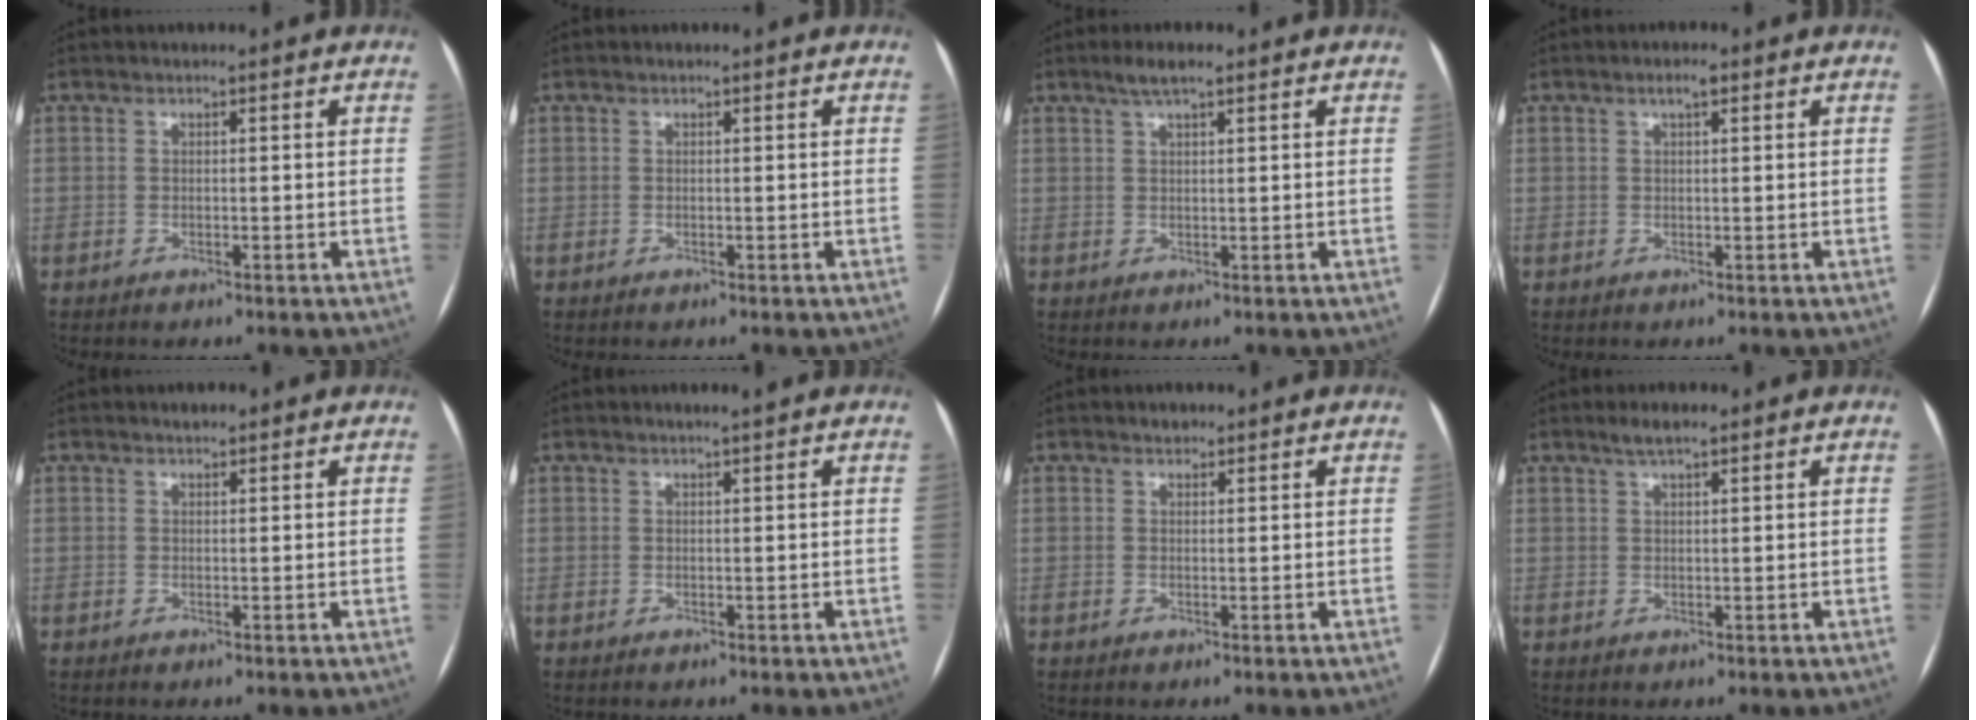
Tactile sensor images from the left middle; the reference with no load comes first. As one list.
[{"total": 0.0}, {"total": 3.2, "force": [2.2, 0.5, 2.2], "torque": [-0.046, 0.011, 0.040]}, {"total": 1.7, "force": [0.9, 0.4, 1.3], "torque": [-0.024, 0.007, 0.014]}, {"total": 0.9, "force": [0.8, 0.4, 0.4], "torque": [-0.011, 0.005, 0.012]}, {"total": 0.9, "force": [0.7, -0.2, 0.5], "torque": [-0.011, -0.001, 0.016]}, {"total": 1.0, "force": [0.8, 0.6, 0.3], "torque": [-0.006, 0.003, 0.011]}, {"total": 2.6, "force": [1.9, 0.4, 1.7], "torque": [-0.035, 0.009, 0.035]}]